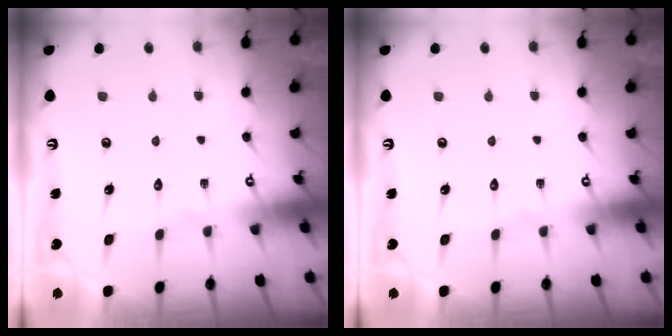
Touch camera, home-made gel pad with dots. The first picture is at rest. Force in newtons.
{"total": 0.0}